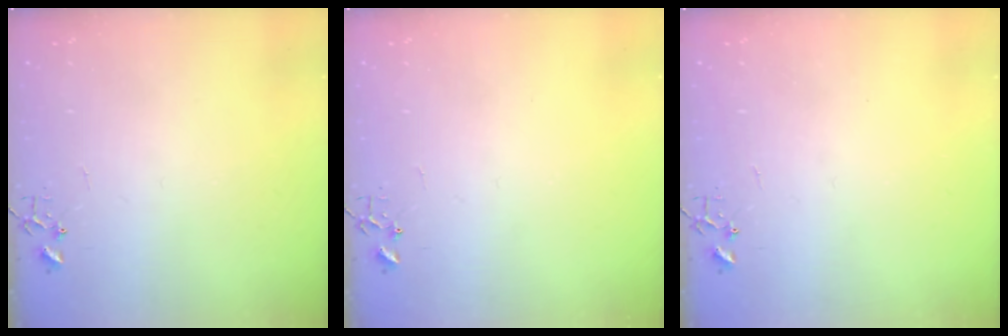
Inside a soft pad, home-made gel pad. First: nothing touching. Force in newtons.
{"total": 0.0}
{"total": 0.0}